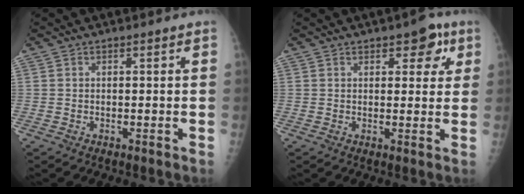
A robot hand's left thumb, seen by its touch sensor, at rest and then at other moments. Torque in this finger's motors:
{"motor_torque": [-0.27, 0.06, 0.04, 0.04, 0.02]}